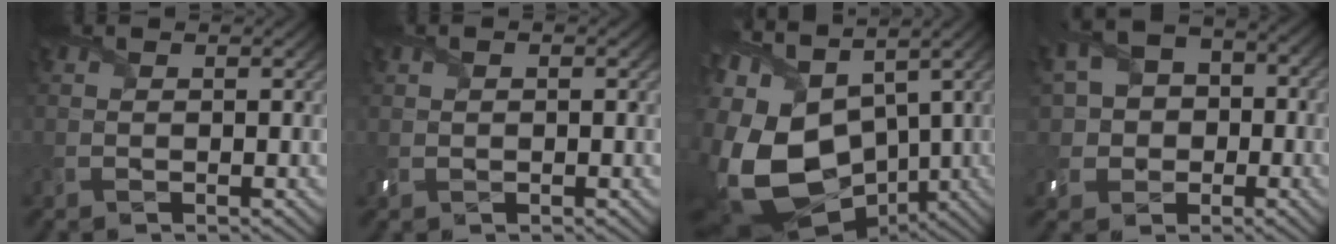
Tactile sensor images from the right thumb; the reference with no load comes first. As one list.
[{"total": 1.1, "force": [0.1, 0.7, 0.9], "torque": [-0.017, 0.000, 0.001]}, {"total": 18.7, "force": [-2.0, 12.6, 13.7], "torque": [-0.318, -0.037, -0.006]}, {"total": 7.0, "force": [-0.7, 6.1, 3.3], "torque": [-0.075, 0.002, -0.026]}]